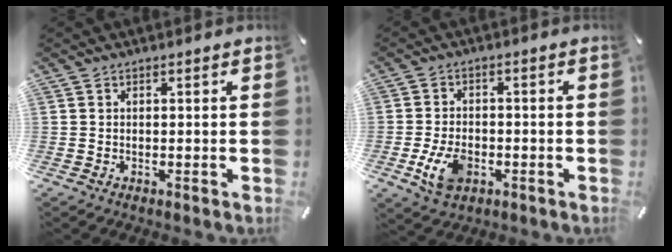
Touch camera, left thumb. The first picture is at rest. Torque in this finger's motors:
{"motor_torque": [0.54, 2.02, 0.85, 0.62, 0.08]}